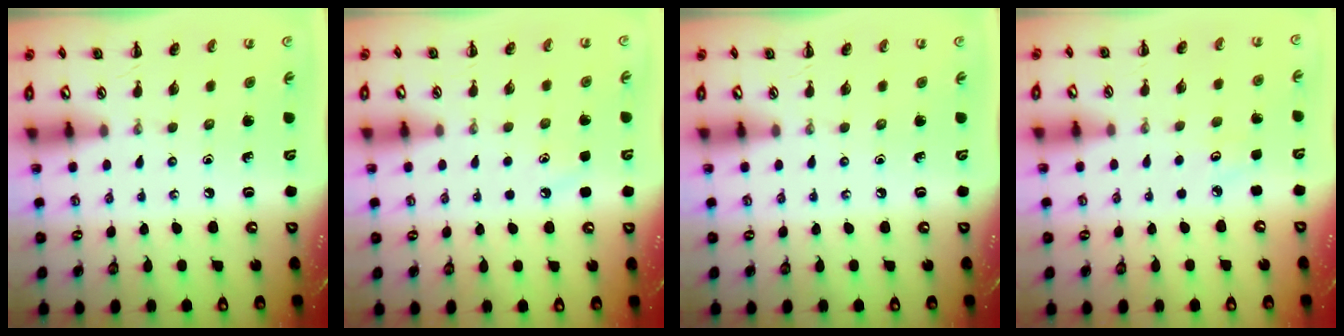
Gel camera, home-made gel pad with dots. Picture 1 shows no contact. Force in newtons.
{"total": 3.2, "press": 3.1, "slide": 1.0}
{"total": 0.0}
{"total": 2.8, "press": 2.7, "slide": 0.8}